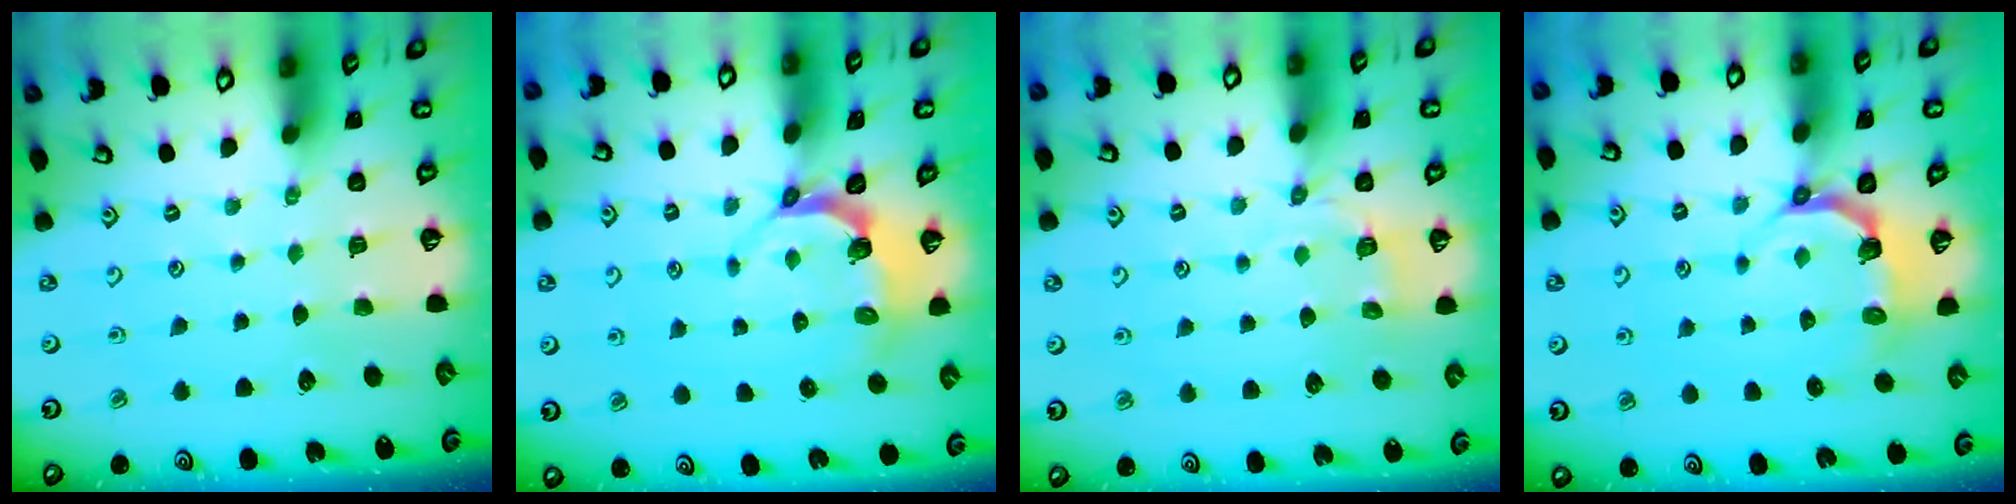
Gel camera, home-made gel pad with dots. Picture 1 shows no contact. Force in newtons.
{"total": 4.7, "press": 3.7, "slide": 2.9}
{"total": 4.2, "press": 3.5, "slide": 2.3}
{"total": 4.8, "press": 3.2, "slide": 3.6}